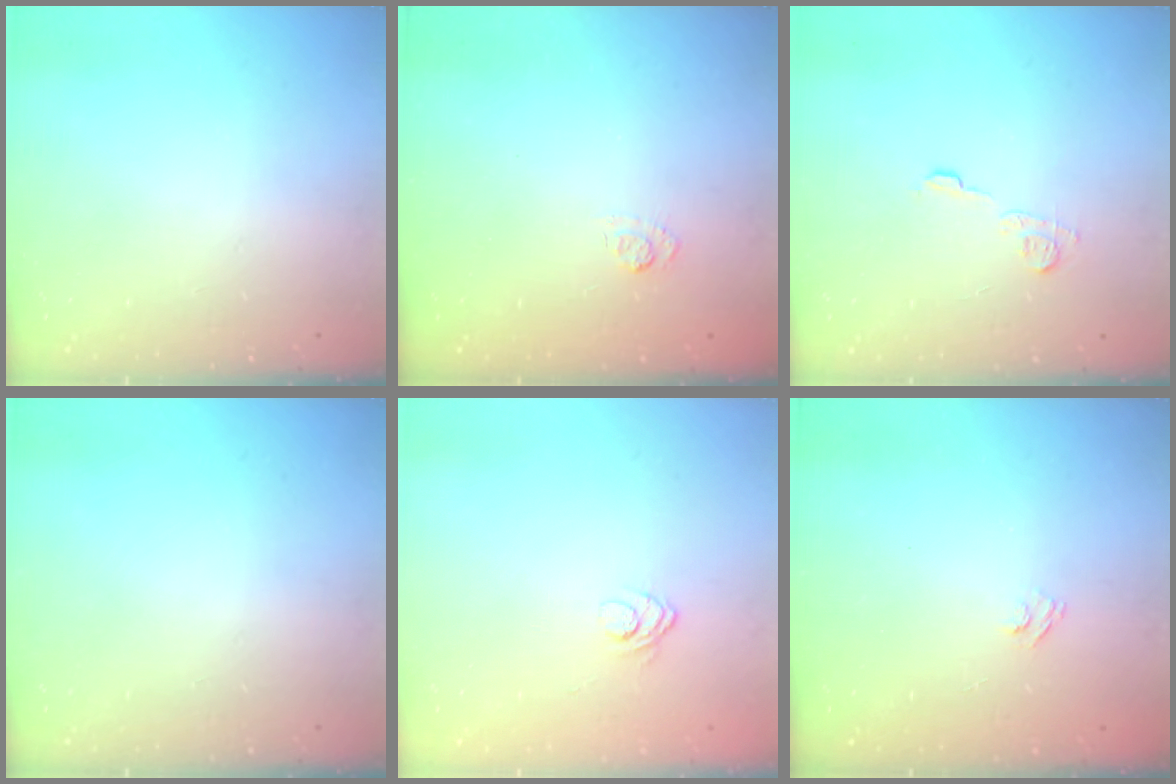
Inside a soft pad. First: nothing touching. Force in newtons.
{"total": 2.7, "press": 2.3, "slide": 1.5}
{"total": 7.3, "press": 7.3, "slide": 0.5}
{"total": 0.0}
{"total": 3.7, "press": 3.6, "slide": 1.2}
{"total": 2.7, "press": 2.5, "slide": 0.9}